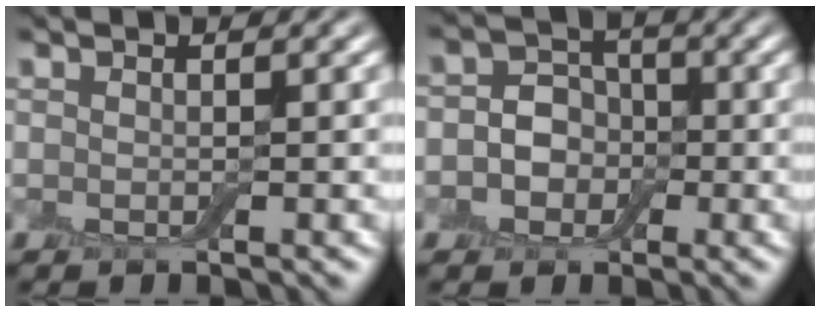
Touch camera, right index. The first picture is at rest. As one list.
[{"total": 3.4, "force": [-1.1, 2.9, 1.3], "torque": [0.003, 0.000, -0.036]}]